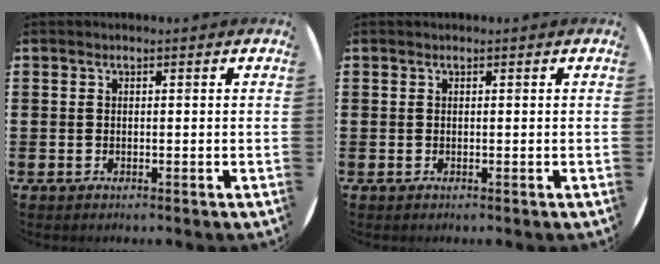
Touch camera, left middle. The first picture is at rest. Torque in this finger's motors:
{"motor_torque": [-0.07, 0.07, -0.03, 0.00]}